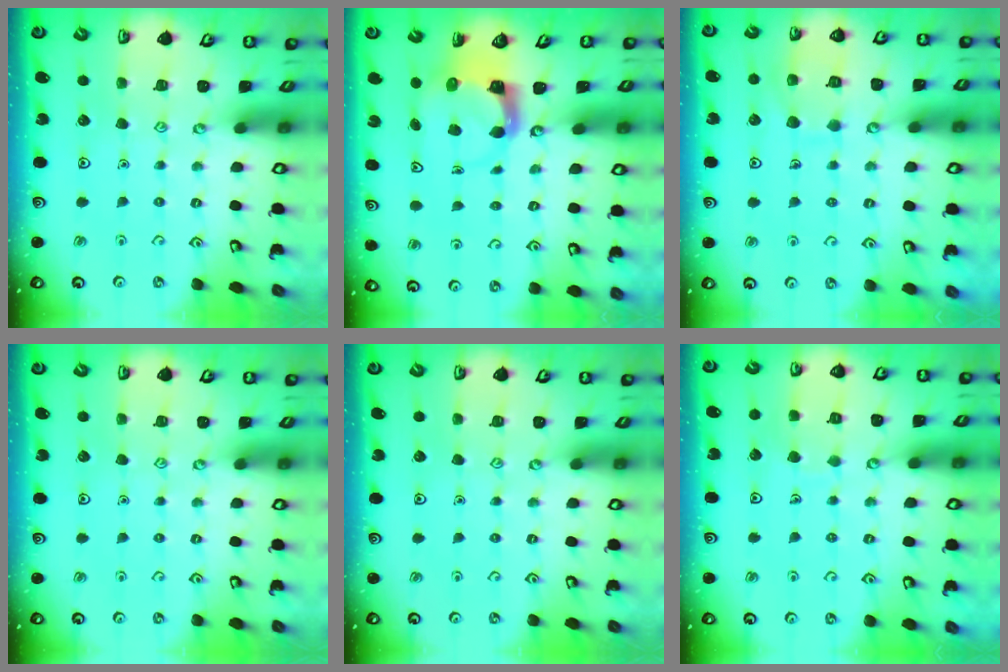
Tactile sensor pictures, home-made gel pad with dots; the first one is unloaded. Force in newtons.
{"total": 3.8, "press": 3.7, "slide": 0.5}
{"total": 8.6, "press": 8.6, "slide": 0.8}
{"total": 0.0}
{"total": 0.0}
{"total": 5.0, "press": 5.0, "slide": 0.5}